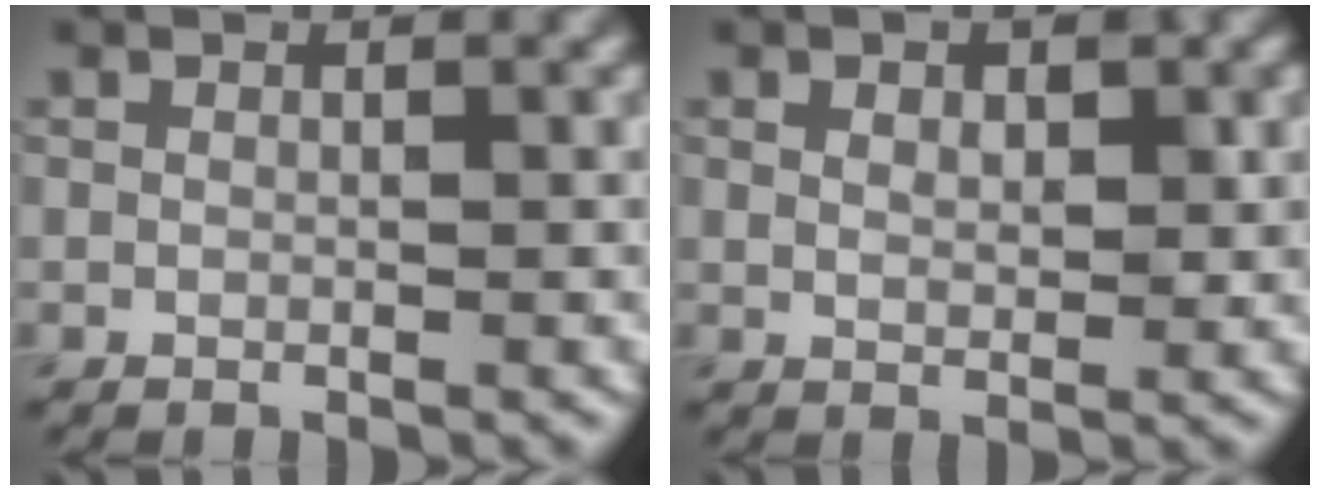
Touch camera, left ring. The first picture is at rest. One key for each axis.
{"total": 2.1, "fx": 0.9, "fy": 1.2, "fz": 1.5, "tx": -0.019, "ty": -0.002, "tz": 0.015}